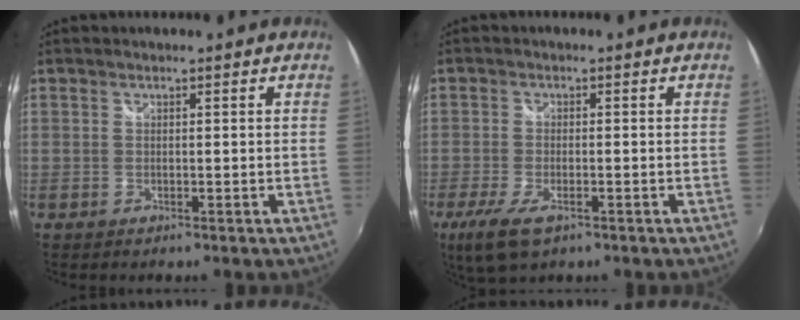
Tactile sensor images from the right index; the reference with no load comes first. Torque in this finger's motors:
{"motor_torque": [0.25, -0.04, 0.16, 0.05]}